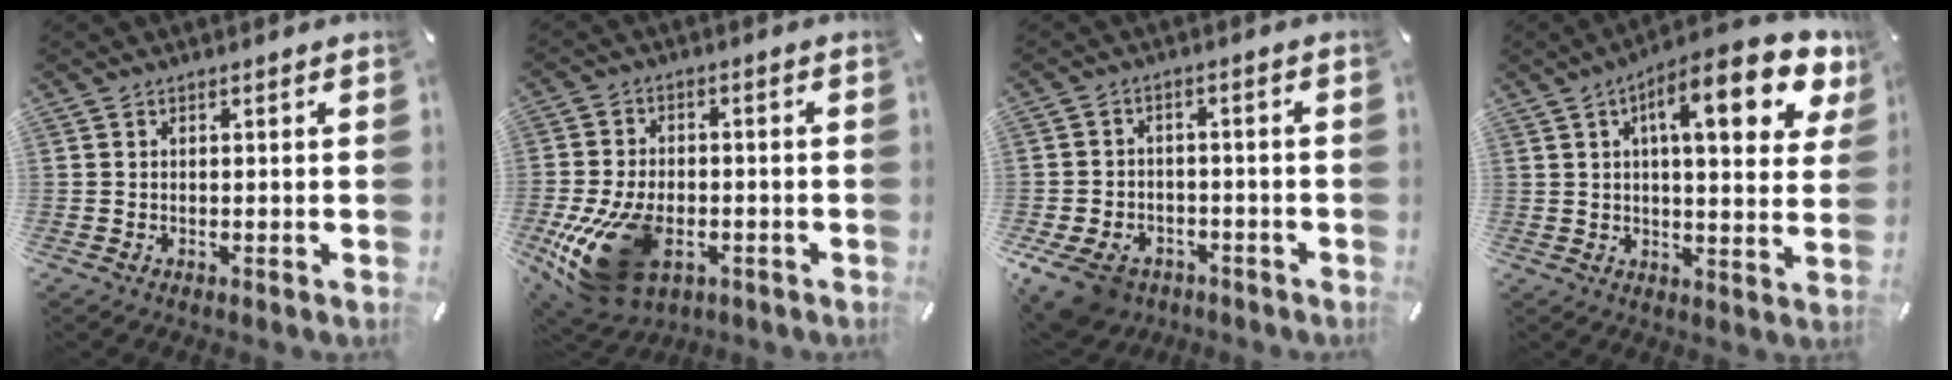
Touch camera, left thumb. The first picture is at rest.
{"total": 18.9, "force": [-6.4, 11.8, 13.3], "torque": [-0.255, 0.023, -0.095]}
{"total": 9.4, "force": [-5.7, 6.1, 4.3], "torque": [-0.093, 0.034, -0.104]}
{"total": 16.9, "force": [7.5, 5.5, 14.1], "torque": [-0.210, -0.022, 0.113]}